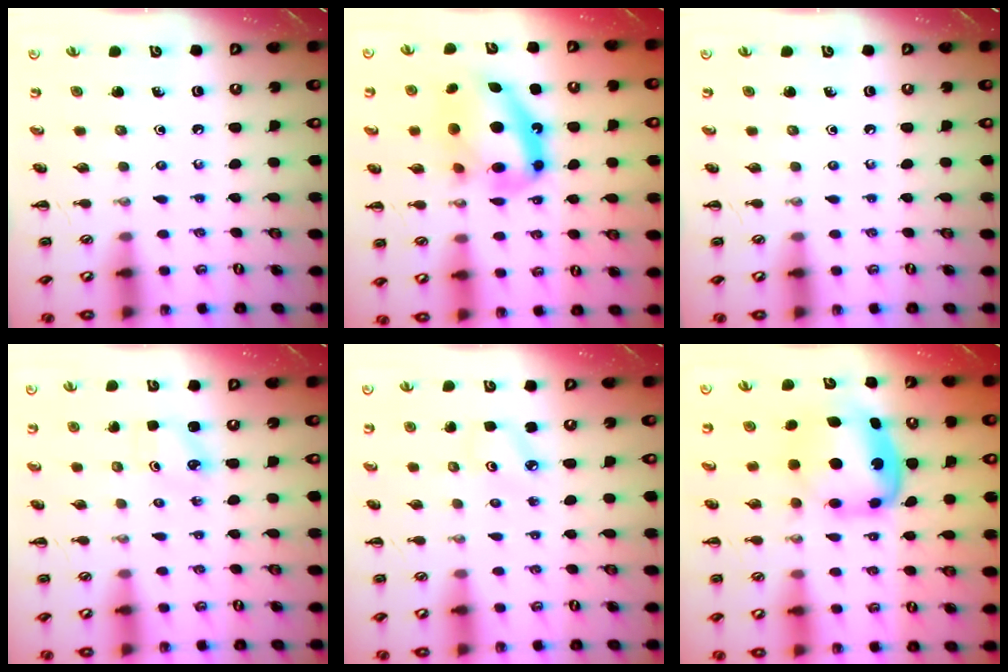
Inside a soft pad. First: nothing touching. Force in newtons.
{"total": 15.9, "press": 15.4, "slide": 3.7}
{"total": 0.0}
{"total": 2.3, "press": 2.2, "slide": 0.7}
{"total": 4.3, "press": 4.2, "slide": 1.0}
{"total": 6.9, "press": 6.8, "slide": 1.4}